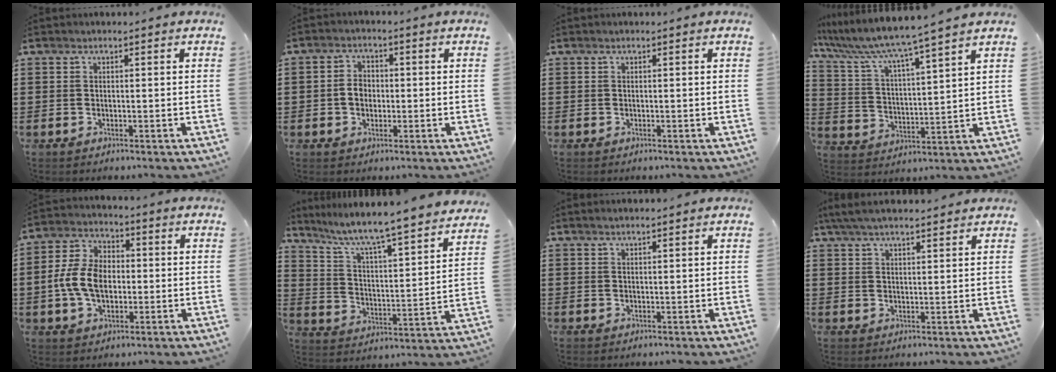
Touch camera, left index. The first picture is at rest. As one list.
[{"total": 3.2, "force": [-0.4, 2.4, 2.0], "torque": [-0.045, 0.006, -0.011]}, {"total": 0.0}, {"total": 6.2, "force": [5.7, -0.8, 2.5], "torque": [-0.078, -0.044, 0.088]}, {"total": 8.1, "force": [-1.0, 5.5, 5.8], "torque": [-0.137, 0.009, -0.023]}, {"total": 6.0, "force": [5.2, -0.4, 2.8], "torque": [-0.080, -0.054, 0.079]}, {"total": 1.0, "force": [0.9, -0.1, 0.4], "torque": [-0.009, -0.001, 0.017]}, {"total": 4.4, "force": [3.9, 0.8, 2.0], "torque": [-0.050, -0.003, 0.072]}]